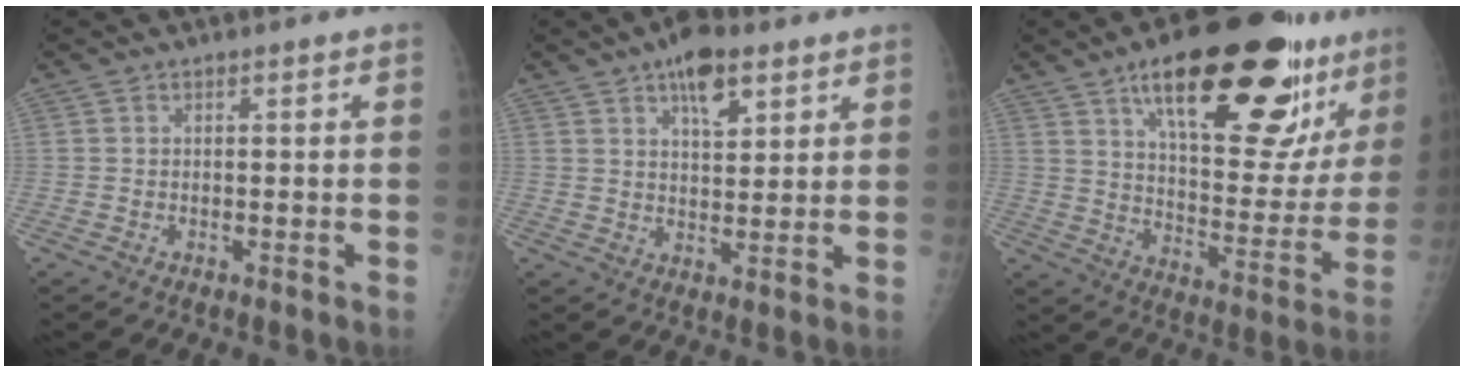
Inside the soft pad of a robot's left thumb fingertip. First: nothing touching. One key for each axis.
{"total": 8.5, "fx": 4.9, "fy": 4.0, "fz": 5.8, "tx": -0.069, "ty": -0.020, "tz": 0.074}
{"total": 29.5, "fx": 17.8, "fy": 10.5, "fz": 21.1, "tx": -0.262, "ty": -0.051, "tz": 0.266}